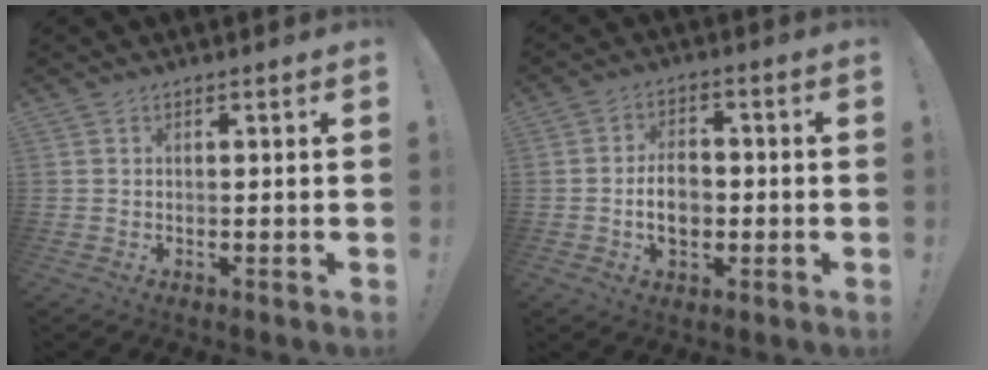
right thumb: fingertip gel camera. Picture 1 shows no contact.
{"total": 8.0, "force": [-1.5, 5.6, 5.6], "torque": [-0.097, 0.006, -0.029]}